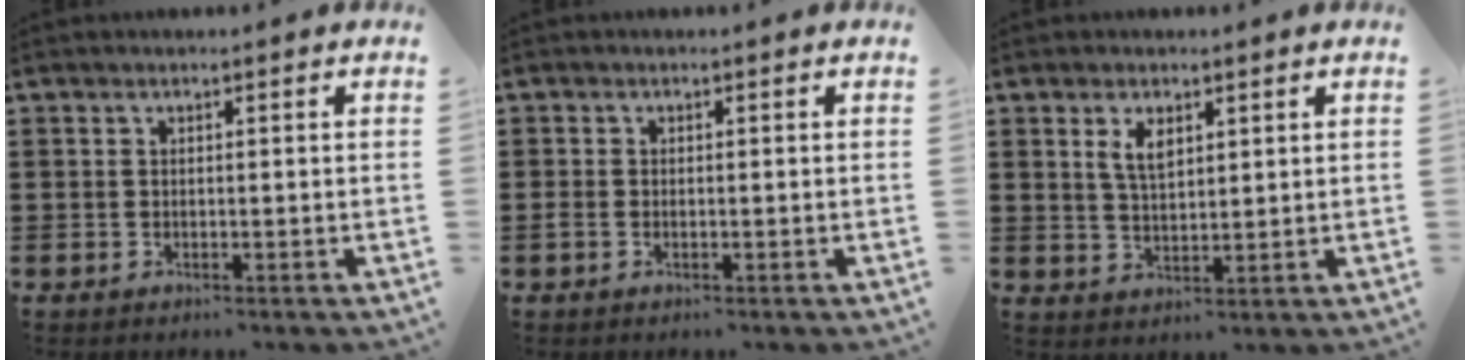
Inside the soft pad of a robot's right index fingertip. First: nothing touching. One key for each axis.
{"total": 0.8, "fx": -0.4, "fy": 0.4, "fz": 0.5, "tx": -0.011, "ty": -0.002, "tz": -0.007}
{"total": 3.7, "fx": 1.8, "fy": 1.6, "fz": 2.7, "tx": -0.060, "ty": 0.005, "tz": 0.031}